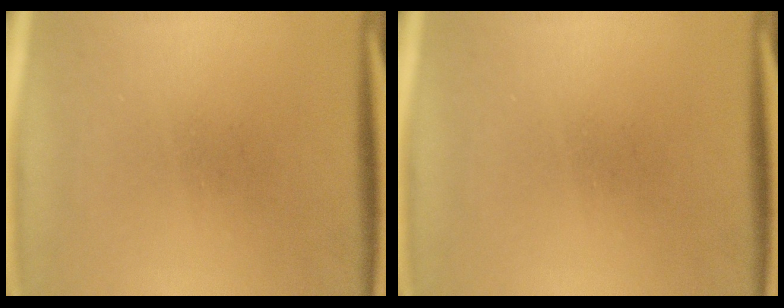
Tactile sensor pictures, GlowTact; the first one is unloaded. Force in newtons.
{"total": 0.0}